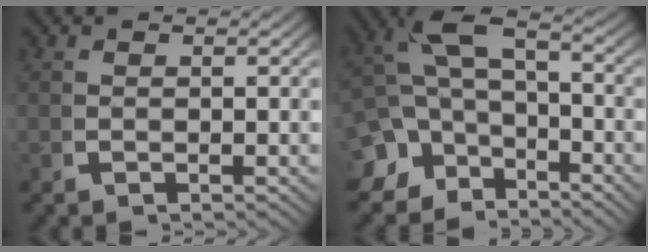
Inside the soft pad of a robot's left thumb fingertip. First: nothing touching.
{"total": 9.4, "force": [-1.4, 7.4, 5.6], "torque": [-0.109, -0.024, -0.028]}